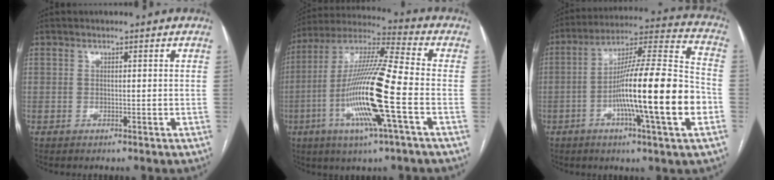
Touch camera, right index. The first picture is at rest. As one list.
[{"total": 17.8, "force": [-4.8, 0.2, 17.2], "torque": [-0.341, -0.010, -0.098]}, {"total": 20.1, "force": [-5.1, 0.5, 19.5], "torque": [-0.308, 0.002, -0.085]}]